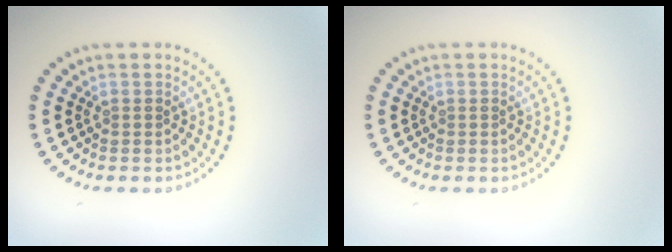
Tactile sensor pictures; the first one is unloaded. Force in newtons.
{"total": 0.0}